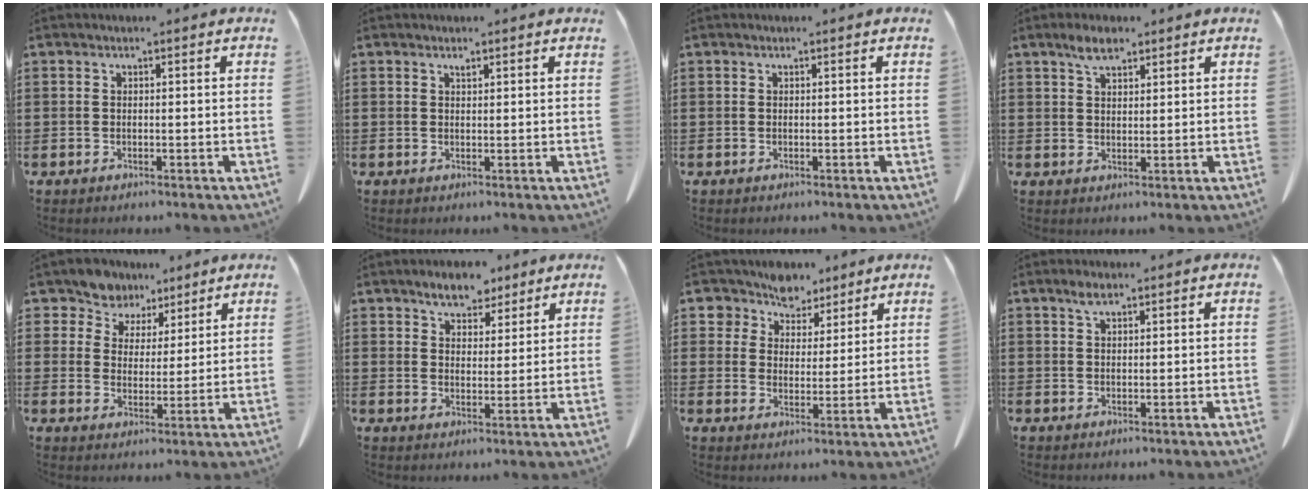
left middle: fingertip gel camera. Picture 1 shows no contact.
{"total": 0.8, "force": [0.7, 0.1, 0.5], "torque": [-0.011, -0.001, 0.013]}
{"total": 0.0}
{"total": 3.6, "force": [2.6, 1.3, 2.1], "torque": [-0.047, 0.003, 0.047]}
{"total": 6.4, "force": [5.5, 3.1, 0.1], "torque": [-0.042, -0.028, 0.103]}
{"total": 5.3, "force": [4.6, 2.3, 1.3], "torque": [-0.033, -0.009, 0.085]}
{"total": 6.3, "force": [5.5, 2.9, 0.1], "torque": [-0.030, -0.031, 0.102]}
{"total": 1.9, "force": [1.2, 0.6, 1.3], "torque": [-0.029, 0.001, 0.023]}